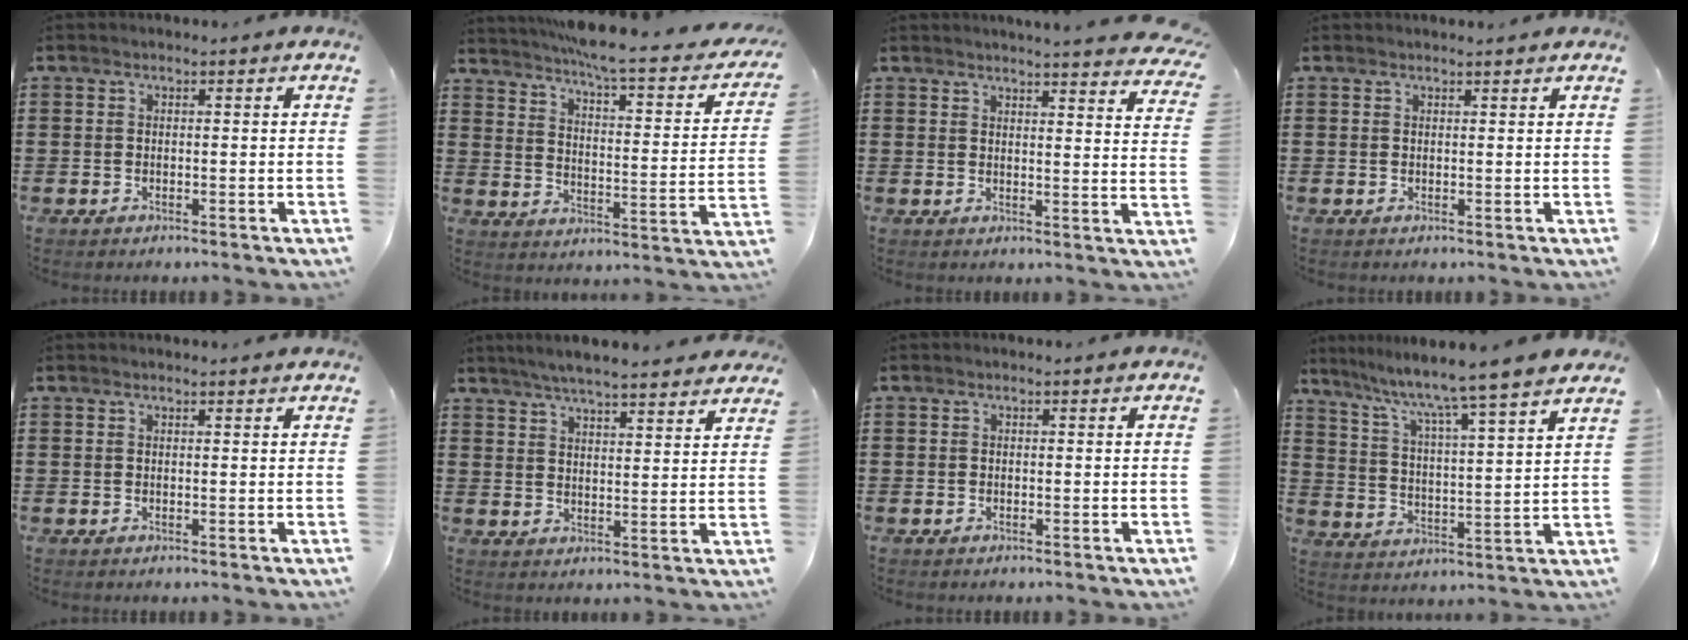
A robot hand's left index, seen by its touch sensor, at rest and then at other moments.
{"total": 5.3, "force": [4.4, -0.4, 2.9], "torque": [-0.072, -0.043, 0.064]}
{"total": 3.5, "force": [3.4, -0.7, 0.6], "torque": [-0.020, -0.023, 0.058]}
{"total": 0.7, "force": [0.7, 0.0, 0.1], "torque": [-0.004, -0.002, 0.013]}
{"total": 0.6, "force": [0.5, 0.0, 0.2], "torque": [-0.005, -0.002, 0.011]}
{"total": 5.2, "force": [5.0, -0.1, 1.7], "torque": [-0.051, -0.021, 0.088]}
{"total": 0.0}
{"total": 7.0, "force": [5.9, -1.6, 3.4], "torque": [-0.089, -0.054, 0.090]}